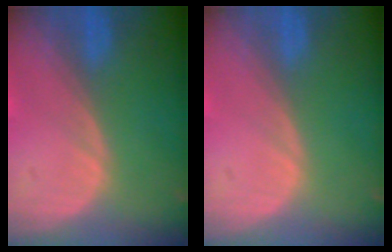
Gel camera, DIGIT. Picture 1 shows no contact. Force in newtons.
{"total": 0.0}